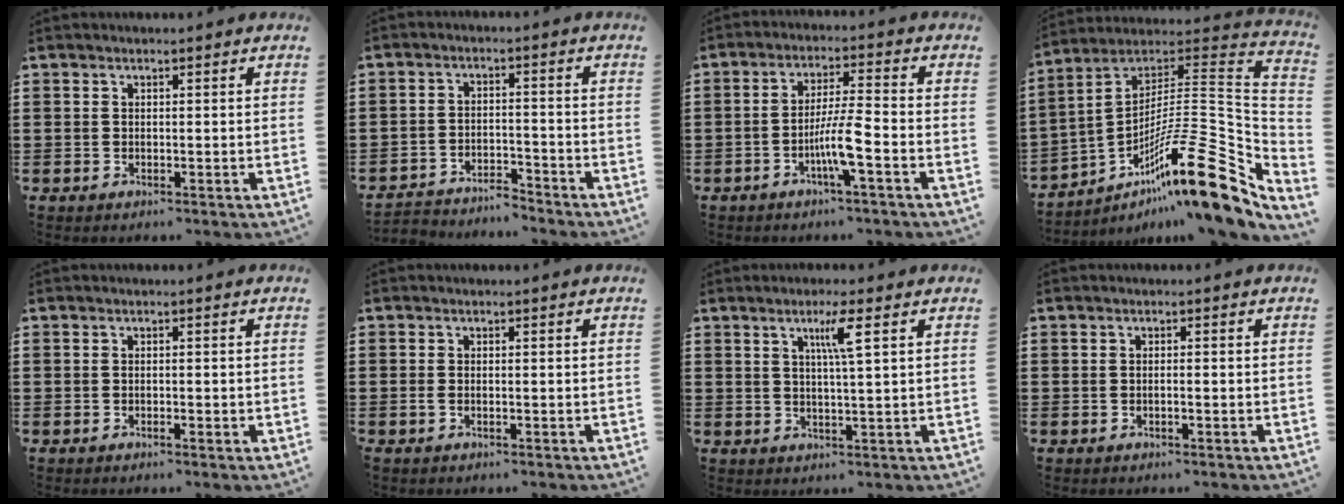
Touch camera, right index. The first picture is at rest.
{"total": 3.8, "force": [-3.8, 0.4, 0.0], "torque": [-0.008, 0.002, -0.080]}
{"total": 6.5, "force": [-2.8, 0.1, 5.9], "torque": [-0.112, -0.008, -0.055]}
{"total": 20.7, "force": [-10.3, 3.8, 17.5], "torque": [-0.280, 0.013, -0.179]}
{"total": 0.7, "force": [-0.2, 0.1, 0.6], "torque": [-0.012, -0.004, -0.003]}
{"total": 0.6, "force": [-0.3, 0.2, 0.5], "torque": [-0.011, -0.004, -0.005]}
{"total": 4.4, "force": [1.9, -0.3, 4.0], "torque": [-0.083, -0.002, 0.028]}
{"total": 0.8, "force": [-0.3, 0.0, 0.7], "torque": [-0.012, -0.003, -0.005]}